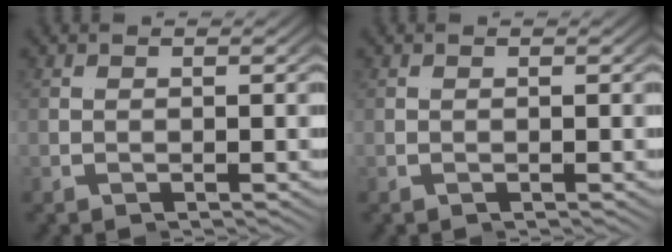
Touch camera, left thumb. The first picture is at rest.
{"total": 0.0}